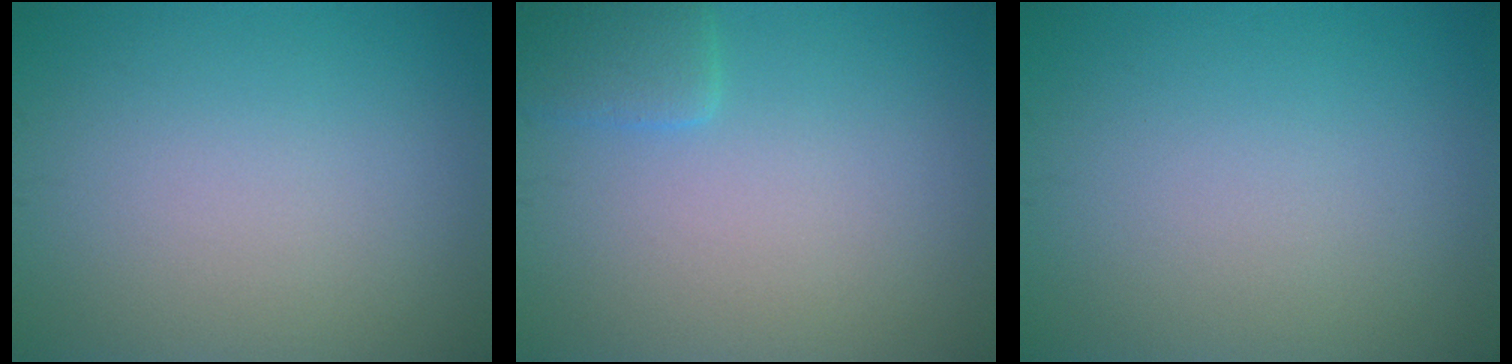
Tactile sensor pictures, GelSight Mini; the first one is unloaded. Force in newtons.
{"total": 2.3, "press": 2.3, "slide": 0.2}
{"total": 0.0}